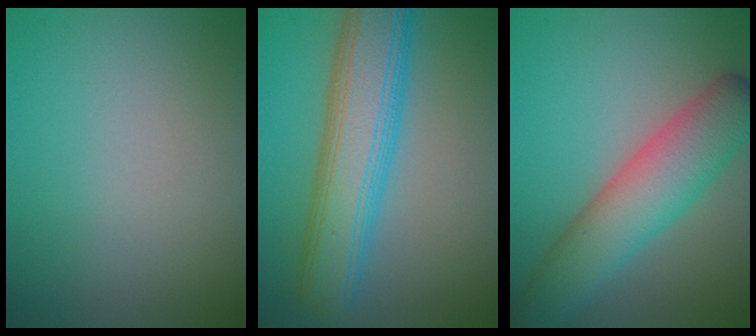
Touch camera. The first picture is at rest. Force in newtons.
{"total": 8.7, "press": 8.7, "slide": 0.2}
{"total": 7.0, "press": 7.0, "slide": 0.3}